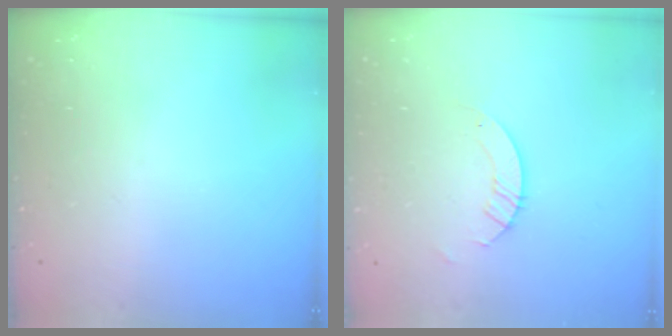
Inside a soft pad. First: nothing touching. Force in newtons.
{"total": 2.9, "press": 2.9, "slide": 0.3}